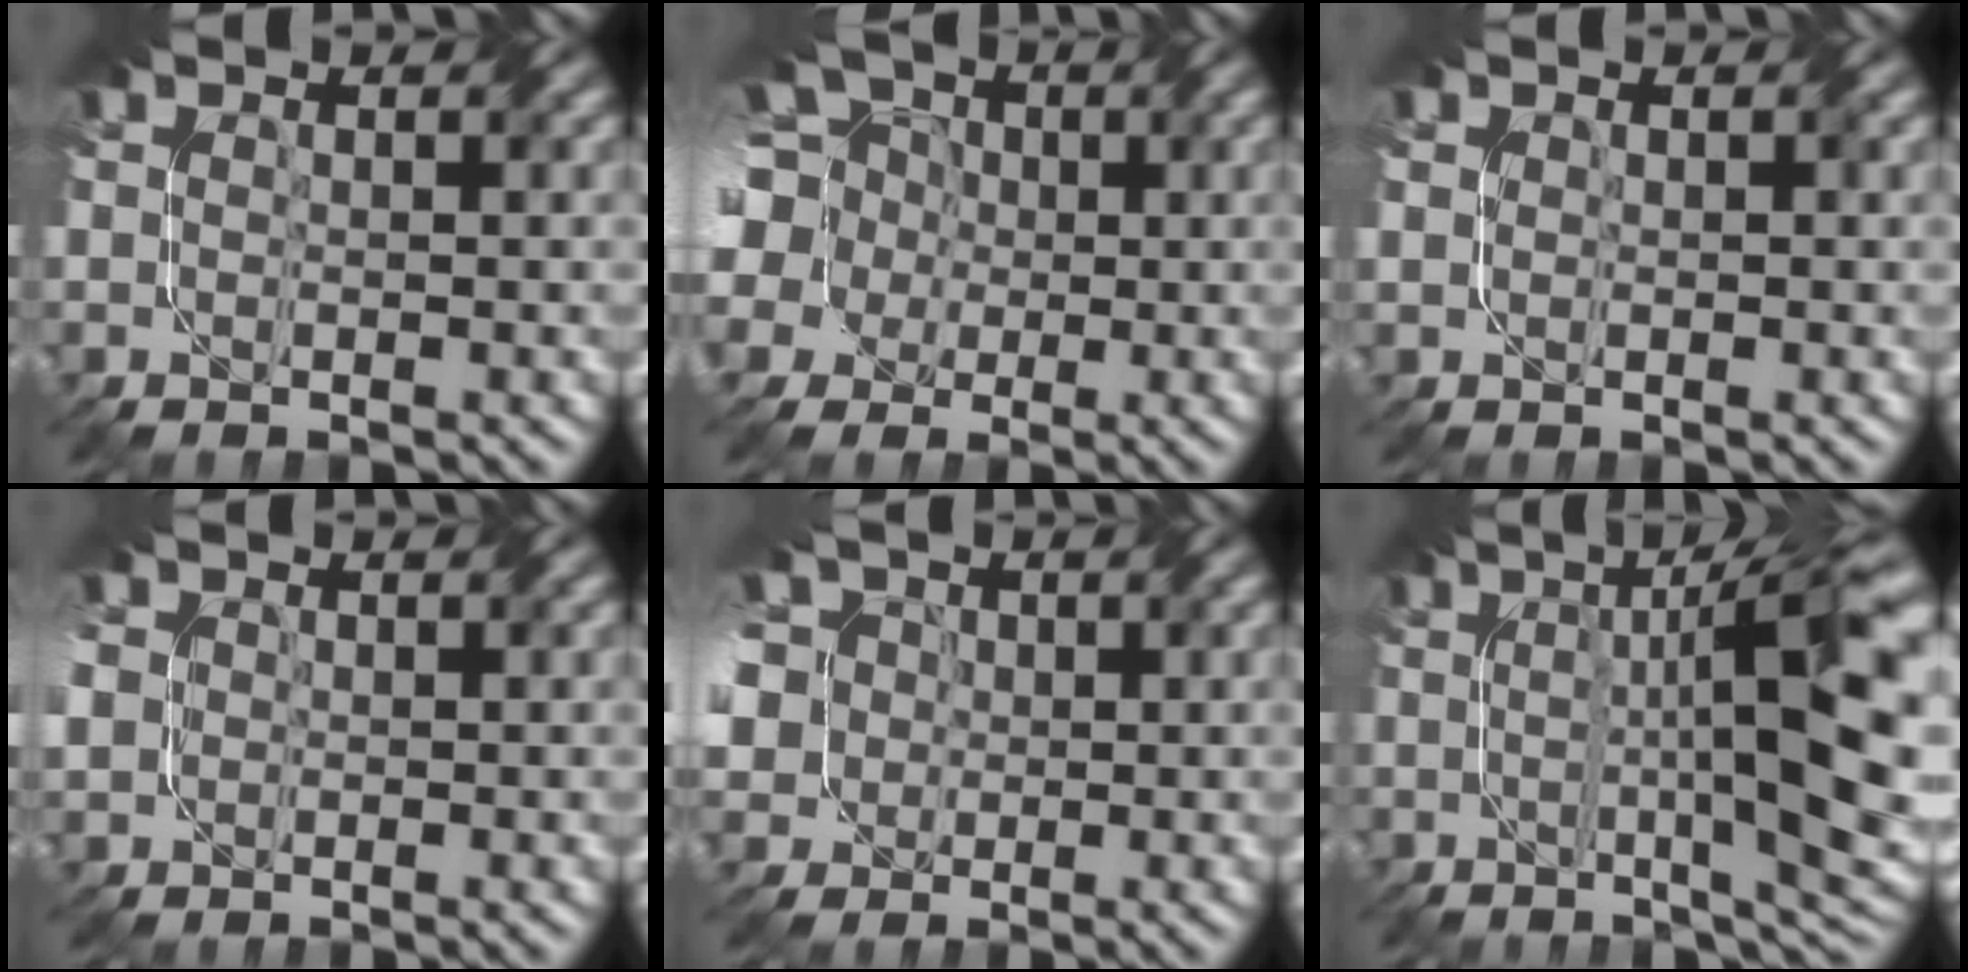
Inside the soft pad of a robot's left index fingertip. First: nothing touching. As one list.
[{"total": 12.1, "force": [2.4, 10.5, 5.5], "torque": [-0.159, 0.030, 0.006]}, {"total": 1.0, "force": [0.6, 0.7, -0.3], "torque": [0.008, 0.003, 0.011]}, {"total": 4.1, "force": [0.6, 3.7, 1.6], "torque": [-0.055, 0.018, 0.003]}, {"total": 9.9, "force": [2.5, 8.4, 4.5], "torque": [-0.098, 0.037, -0.002]}, {"total": 13.0, "force": [1.2, 3.0, 12.6], "torque": [-0.157, 0.011, 0.024]}]